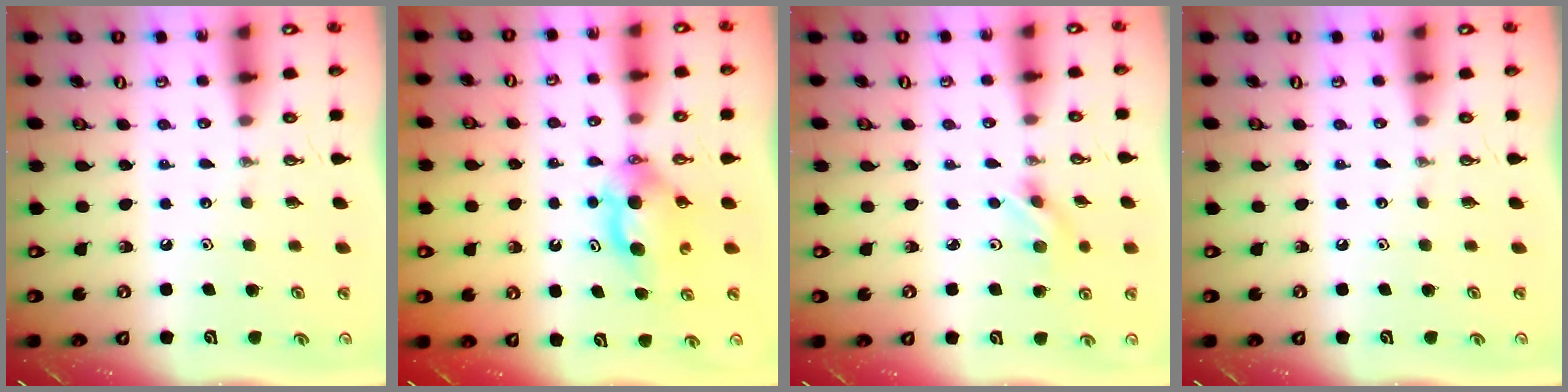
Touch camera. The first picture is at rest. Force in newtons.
{"total": 7.5, "press": 5.0, "slide": 5.6}
{"total": 2.2, "press": 2.1, "slide": 0.6}
{"total": 0.0}